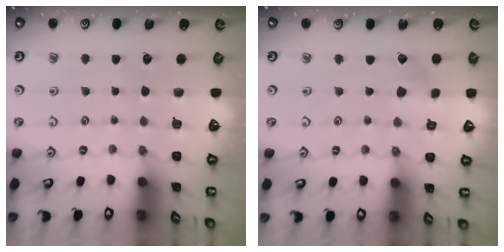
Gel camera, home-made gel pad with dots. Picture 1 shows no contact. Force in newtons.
{"total": 2.6, "press": 2.6, "slide": 0.4}